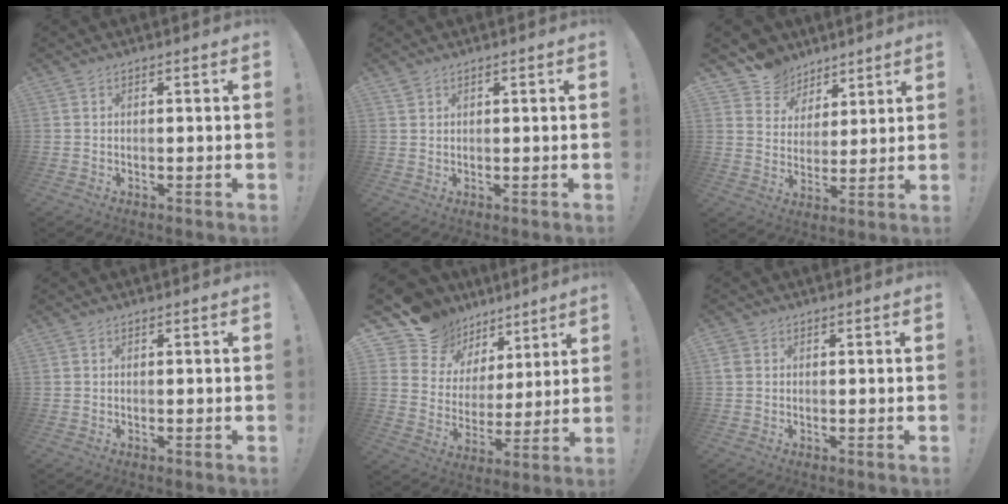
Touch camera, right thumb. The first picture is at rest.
{"total": 1.3, "force": [1.2, 0.4, 0.3], "torque": [0.002, -0.008, 0.023]}
{"total": 9.6, "force": [6.5, 7.0, 0.8], "torque": [-0.016, -0.053, 0.130]}
{"total": 0.0}
{"total": 11.5, "force": [9.0, 7.1, 0.9], "torque": [-0.024, -0.076, 0.174]}
{"total": 2.3, "force": [0.7, 1.9, 1.1], "torque": [-0.017, 0.003, 0.014]}